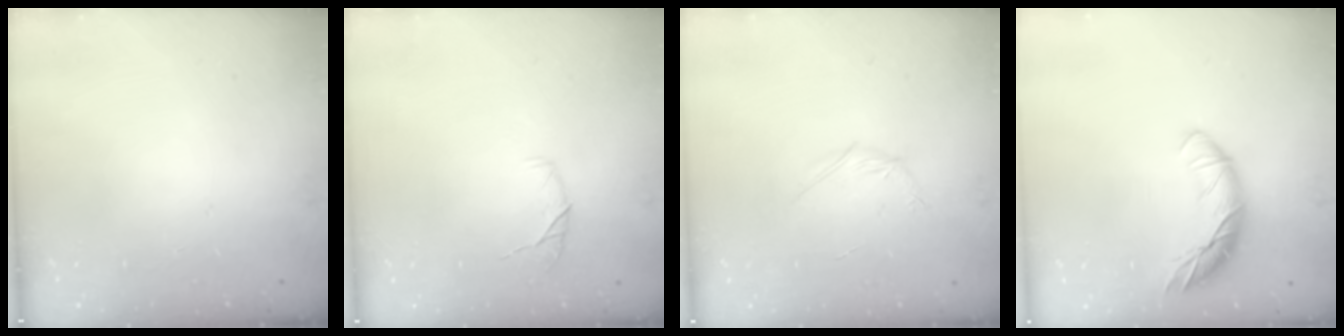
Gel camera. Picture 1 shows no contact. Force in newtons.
{"total": 5.7, "press": 5.5, "slide": 1.4}
{"total": 3.2, "press": 3.1, "slide": 0.9}
{"total": 11.1, "press": 11.0, "slide": 1.5}